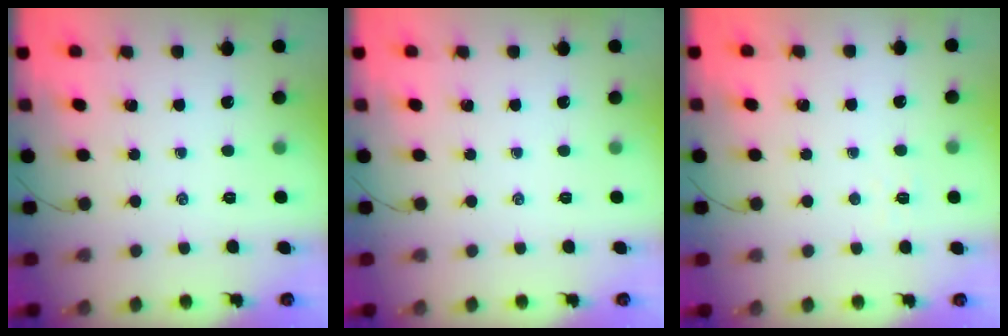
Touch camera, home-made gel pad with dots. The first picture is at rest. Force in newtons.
{"total": 0.0}
{"total": 2.6, "press": 2.6, "slide": 0.5}